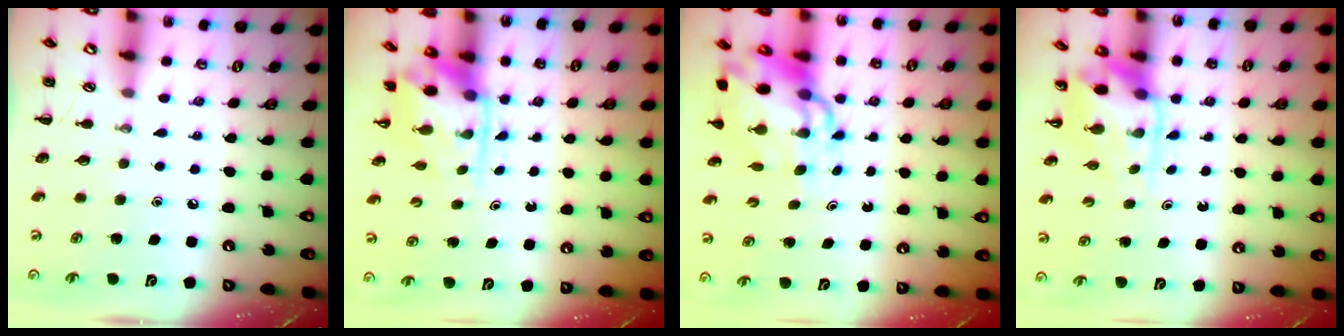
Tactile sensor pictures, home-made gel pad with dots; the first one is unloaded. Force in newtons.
{"total": 3.2, "press": 3.2, "slide": 0.7}
{"total": 11.3, "press": 10.9, "slide": 3.1}
{"total": 3.9, "press": 3.8, "slide": 0.7}